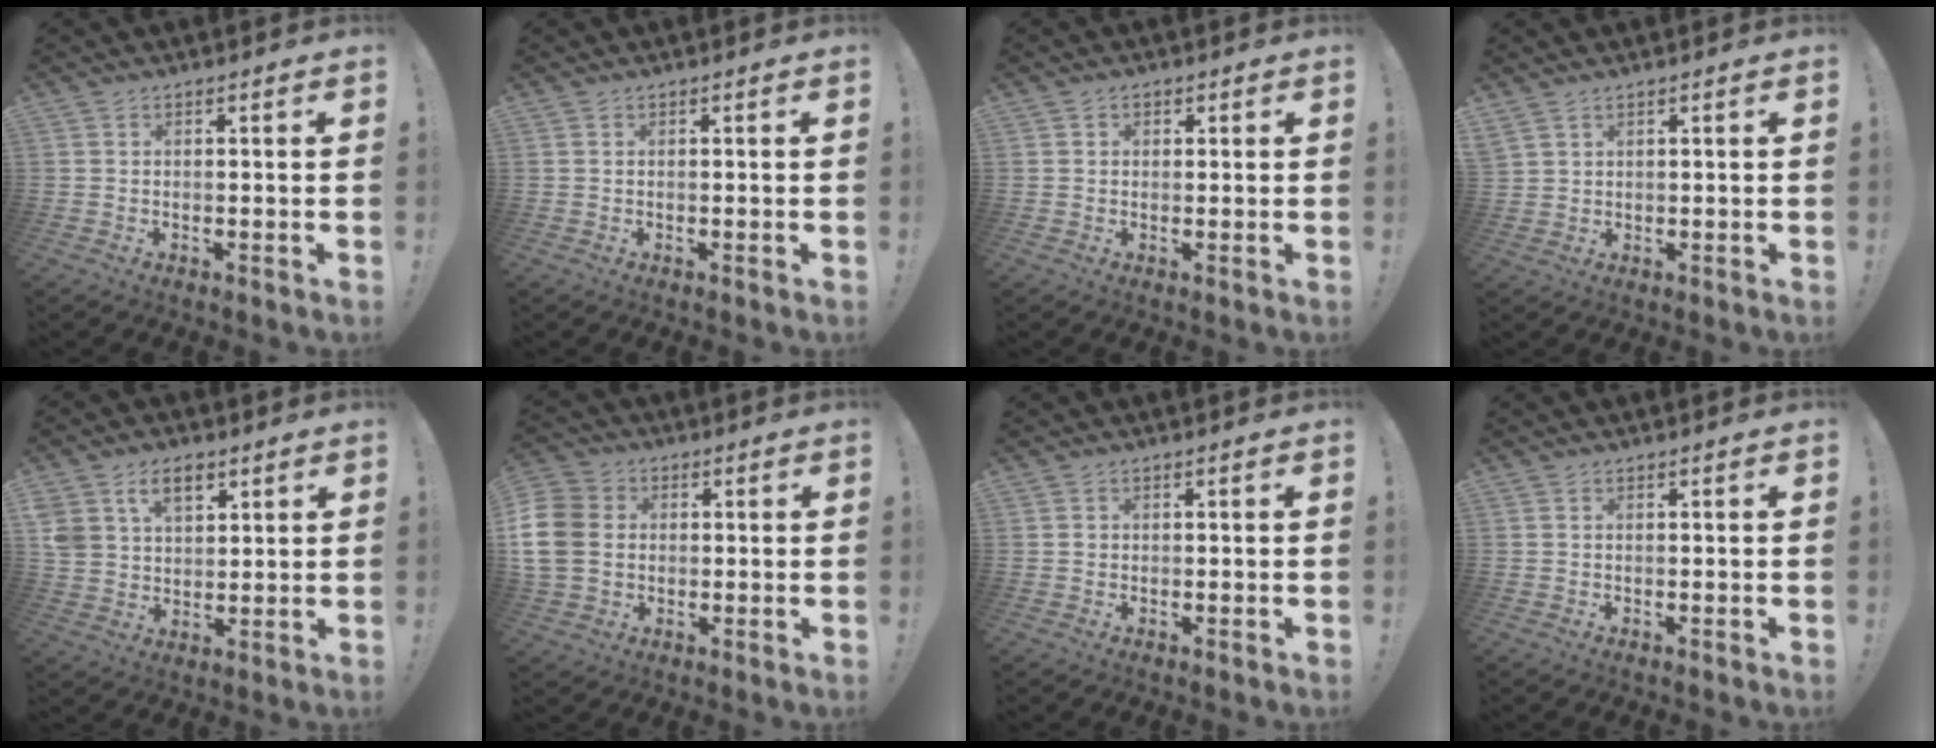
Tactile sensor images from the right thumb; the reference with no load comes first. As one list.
[{"total": 0.0}, {"total": 1.1, "force": [0.1, 1.1, 0.3], "torque": [0.001, 0.001, 0.001]}, {"total": 2.5, "force": [1.9, 1.1, 1.1], "torque": [-0.022, -0.007, 0.037]}, {"total": 9.1, "force": [5.0, 6.4, 4.2], "torque": [-0.080, -0.011, 0.098]}, {"total": 13.4, "force": [0.7, 11.0, 7.7], "torque": [-0.151, 0.009, 0.016]}, {"total": 0.6, "force": [-0.1, 0.5, 0.0], "torque": [0.008, 0.000, -0.004]}, {"total": 0.0}]